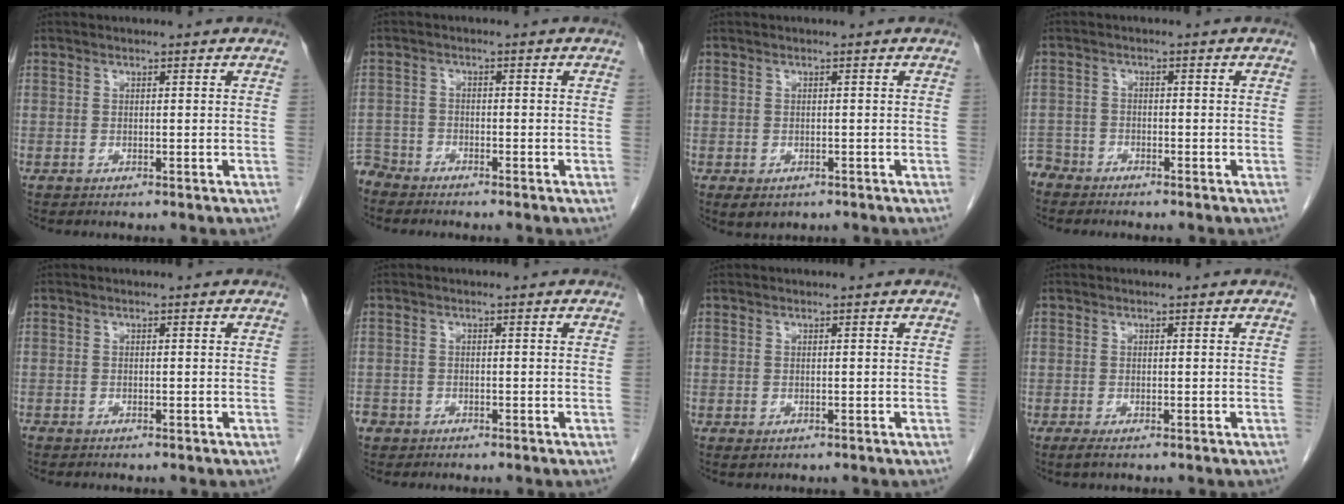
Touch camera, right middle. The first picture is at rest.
{"total": 4.3, "force": [-4.2, 1.1, -0.2], "torque": [0.007, -0.009, -0.083]}
{"total": 2.9, "force": [-1.8, 1.9, 1.3], "torque": [-0.015, -0.002, -0.018]}
{"total": 4.0, "force": [-3.6, 1.6, -0.3], "torque": [0.008, -0.004, -0.076]}
{"total": 0.7, "force": [-0.6, 0.1, 0.2], "torque": [-0.007, -0.001, -0.012]}
{"total": 3.1, "force": [-2.1, 2.2, 0.6], "torque": [-0.012, 0.001, -0.042]}
{"total": 0.6, "force": [-0.3, 0.4, 0.3], "torque": [-0.007, 0.000, 0.000]}
{"total": 1.6, "force": [-1.1, 0.4, 1.1], "torque": [-0.023, -0.005, -0.018]}